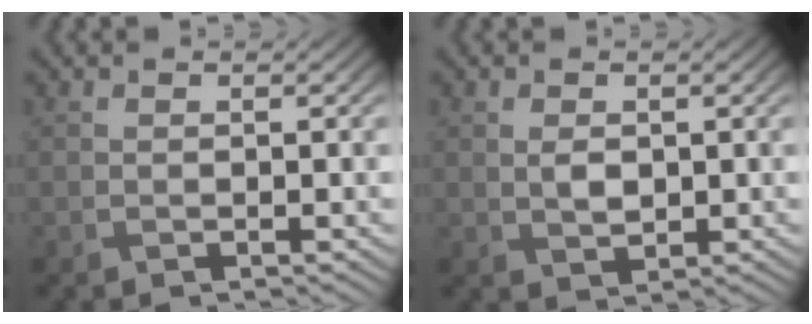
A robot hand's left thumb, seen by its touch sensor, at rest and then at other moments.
{"total": 2.1, "force": [0.3, 1.4, 1.5], "torque": [-0.036, -0.003, 0.009]}